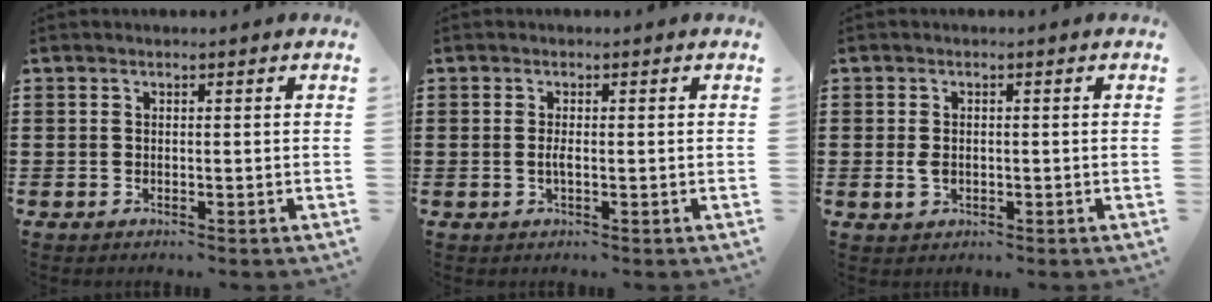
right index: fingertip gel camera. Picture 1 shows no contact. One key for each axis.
{"total": 1.5, "fx": -0.3, "fy": 0.3, "fz": 1.4, "tx": -0.034, "ty": -0.002, "tz": -0.008}
{"total": 2.2, "fx": -0.4, "fy": 1.4, "fz": 1.6, "tx": -0.041, "ty": -0.002, "tz": -0.009}